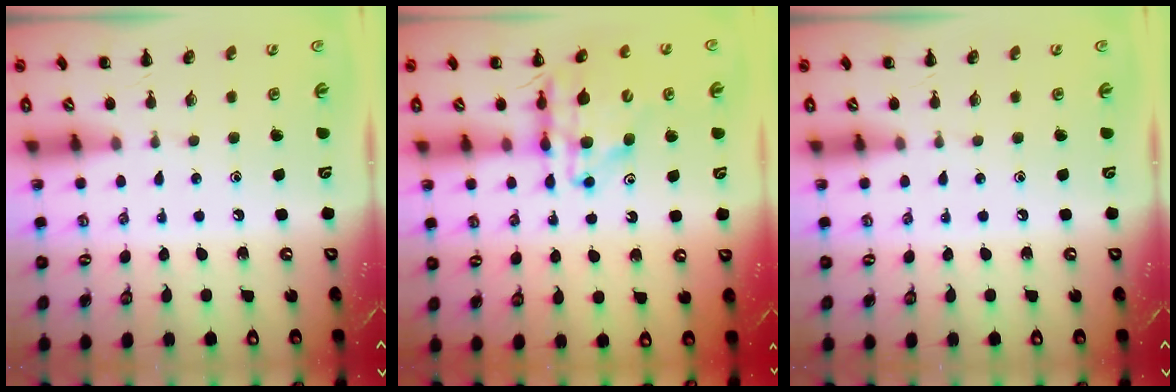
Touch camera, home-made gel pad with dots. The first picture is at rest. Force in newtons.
{"total": 12.5, "press": 12.0, "slide": 3.6}
{"total": 0.0}